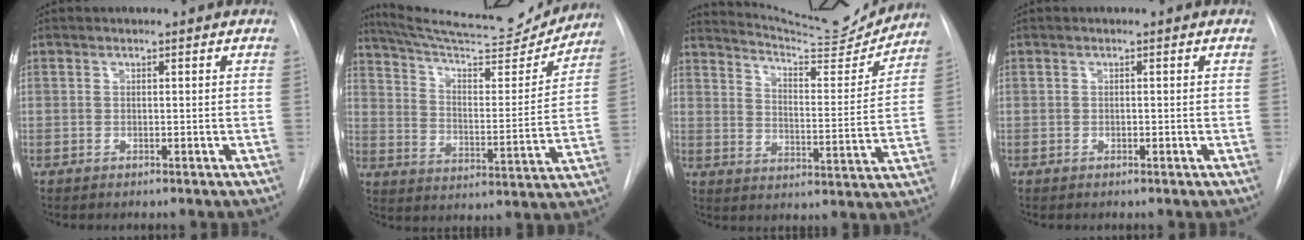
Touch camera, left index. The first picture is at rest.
{"total": 21.4, "force": [20.2, 2.4, 6.7], "torque": [-0.108, -0.037, 0.288]}
{"total": 15.3, "force": [15.0, 0.7, 3.0], "torque": [-0.052, -0.048, 0.207]}
{"total": 0.0}